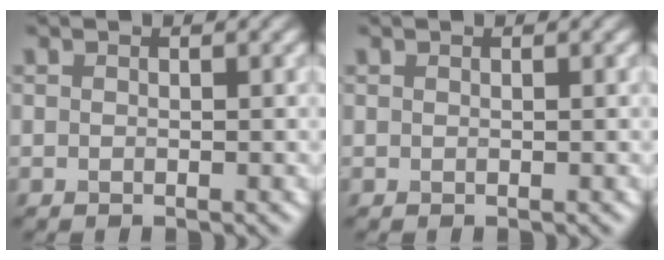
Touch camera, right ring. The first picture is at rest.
{"total": 0.0}